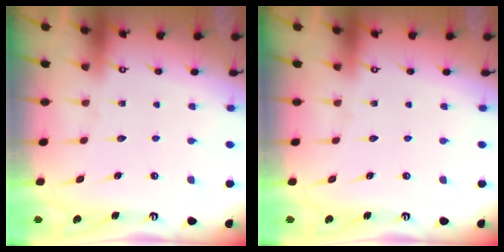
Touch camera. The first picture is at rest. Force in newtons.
{"total": 0.0}